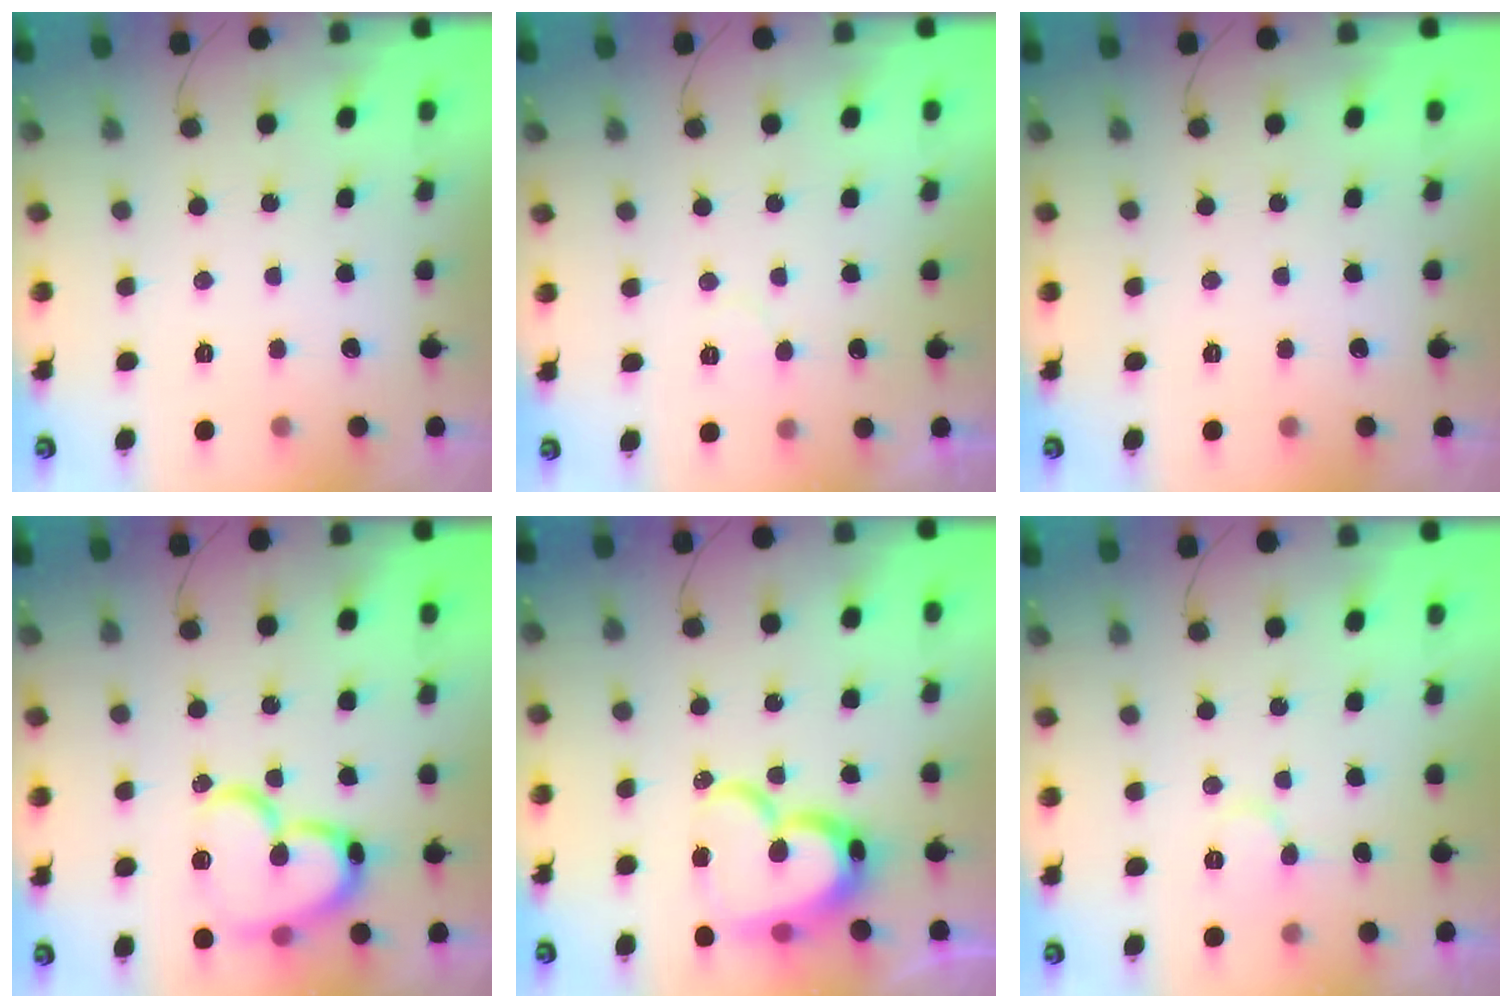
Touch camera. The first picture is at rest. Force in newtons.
{"total": 4.0, "press": 4.0, "slide": 0.4}
{"total": 0.0}
{"total": 18.1, "press": 18.0, "slide": 1.8}
{"total": 19.7, "press": 19.6, "slide": 1.6}
{"total": 6.5, "press": 6.5, "slide": 0.1}